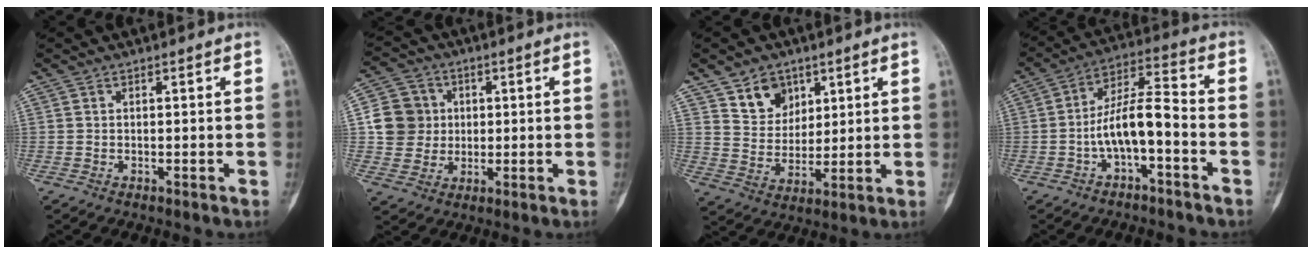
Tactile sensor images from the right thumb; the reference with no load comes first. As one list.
[{"total": 9.1, "force": [0.9, 8.7, 2.6], "torque": [-0.018, 0.009, 0.015]}, {"total": 8.3, "force": [4.9, 6.2, 2.6], "torque": [-0.013, -0.032, 0.095]}, {"total": 9.9, "force": [-3.1, 3.6, 8.7], "torque": [-0.157, 0.054, -0.060]}]